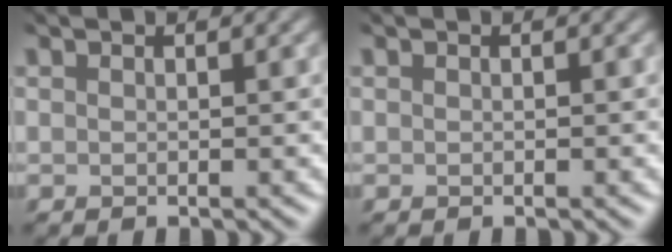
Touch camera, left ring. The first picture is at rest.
{"total": 0.0}